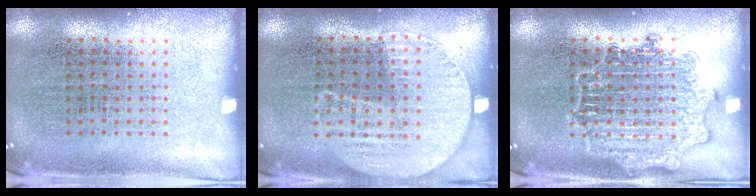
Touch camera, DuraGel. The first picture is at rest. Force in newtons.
{"total": 1.0, "press": 0.9, "slide": 0.5}
{"total": 3.0, "press": 3.0, "slide": 0.4}